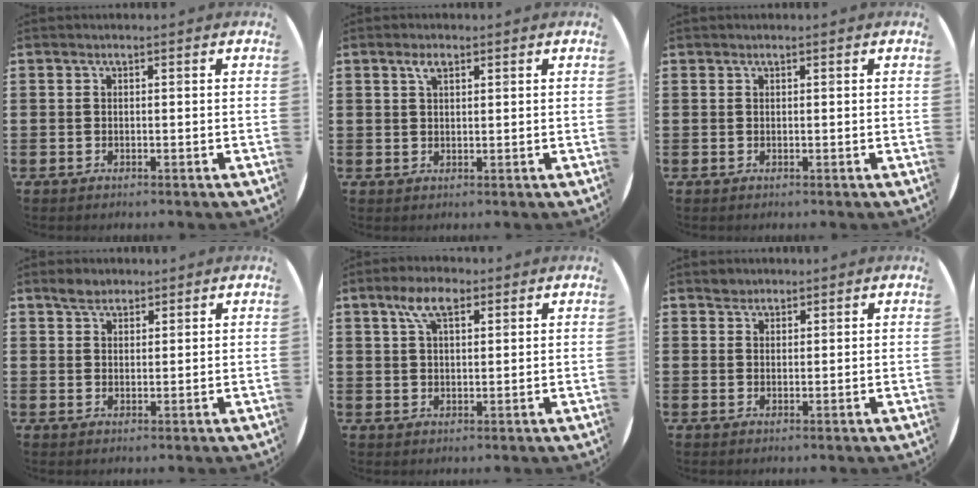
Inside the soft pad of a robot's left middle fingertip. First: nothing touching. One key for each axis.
{"total": 2.1, "fx": 1.3, "fy": 0.9, "fz": 1.4, "tx": -0.023, "ty": 0.002, "tz": 0.022}
{"total": 0.0}
{"total": 2.6, "fx": 2.3, "fy": 1.1, "fz": 0.5, "tx": -0.006, "ty": 0.002, "tz": 0.043}
{"total": 5.6, "fx": 3.3, "fy": 2.3, "fz": 3.8, "tx": -0.074, "ty": 0.006, "tz": 0.057}
{"total": 1.6, "fx": 1.5, "fy": 0.6, "fz": -0.1, "tx": 0.009, "ty": -0.002, "tz": 0.028}